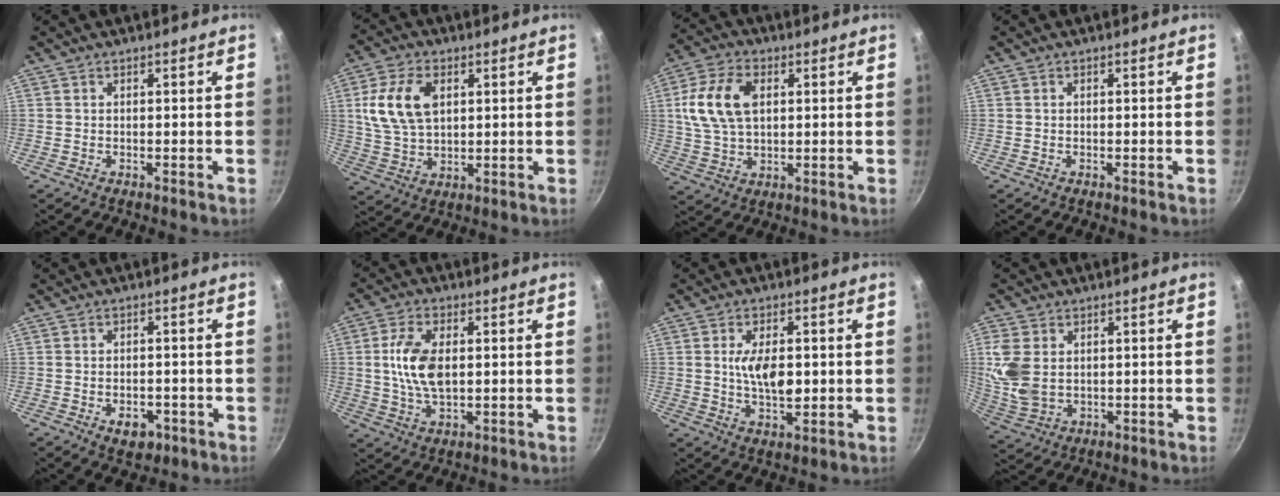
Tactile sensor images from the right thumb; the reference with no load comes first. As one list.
[{"total": 11.9, "force": [3.0, 7.6, 8.7], "torque": [-0.153, -0.004, 0.060]}, {"total": 12.7, "force": [2.6, 8.1, 9.5], "torque": [-0.172, 0.007, 0.046]}, {"total": 0.0}, {"total": 4.9, "force": [-2.1, 3.2, 3.1], "torque": [-0.031, 0.012, -0.021]}, {"total": 9.9, "force": [1.0, 5.5, 8.2], "torque": [-0.153, 0.002, 0.017]}, {"total": 8.1, "force": [0.3, 4.0, 7.0], "torque": [-0.114, -0.007, 0.006]}, {"total": 8.9, "force": [1.4, 6.3, 6.1], "torque": [-0.124, -0.011, 0.040]}]